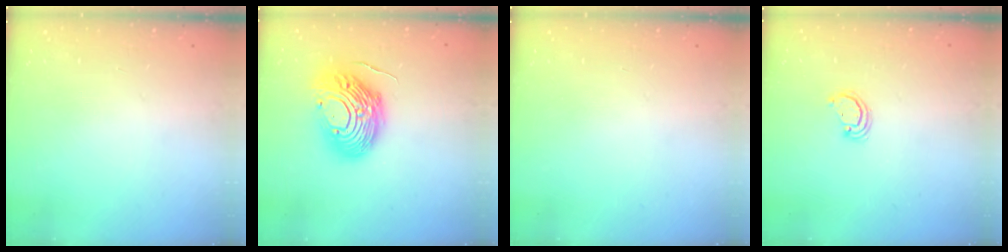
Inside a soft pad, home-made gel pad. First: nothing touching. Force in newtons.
{"total": 16.8, "press": 16.7, "slide": 1.9}
{"total": 0.0}
{"total": 2.5, "press": 2.5, "slide": 0.2}